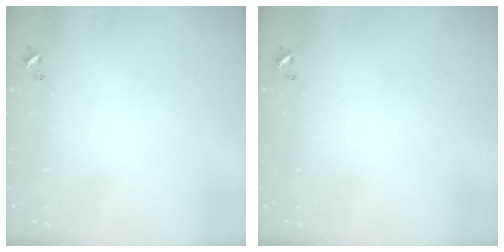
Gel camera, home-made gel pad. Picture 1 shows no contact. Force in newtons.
{"total": 0.0}